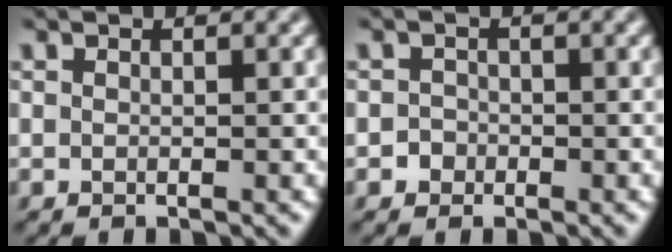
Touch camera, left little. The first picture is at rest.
{"total": 1.1, "force": [-0.5, 1.0, 0.0], "torque": [0.011, 0.001, -0.014]}